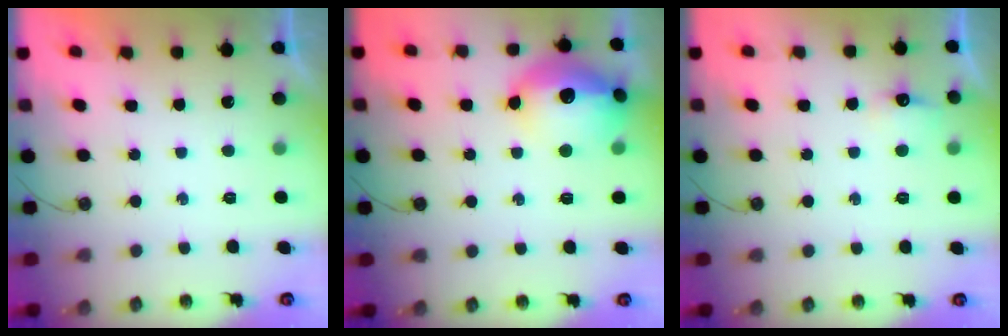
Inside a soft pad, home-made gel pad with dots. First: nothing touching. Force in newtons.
{"total": 19.2, "press": 19.1, "slide": 1.5}
{"total": 5.2, "press": 5.1, "slide": 1.0}